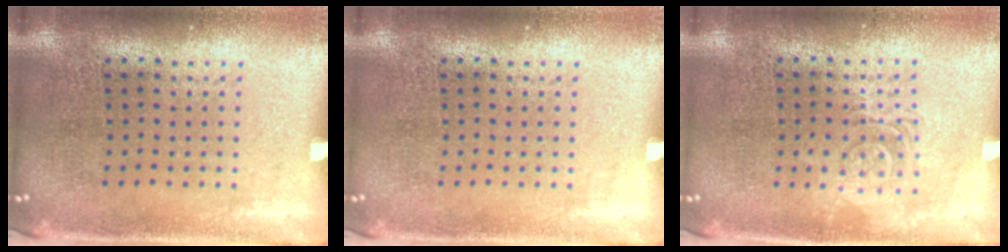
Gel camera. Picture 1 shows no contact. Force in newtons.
{"total": 0.0}
{"total": 2.7, "press": 2.6, "slide": 0.4}